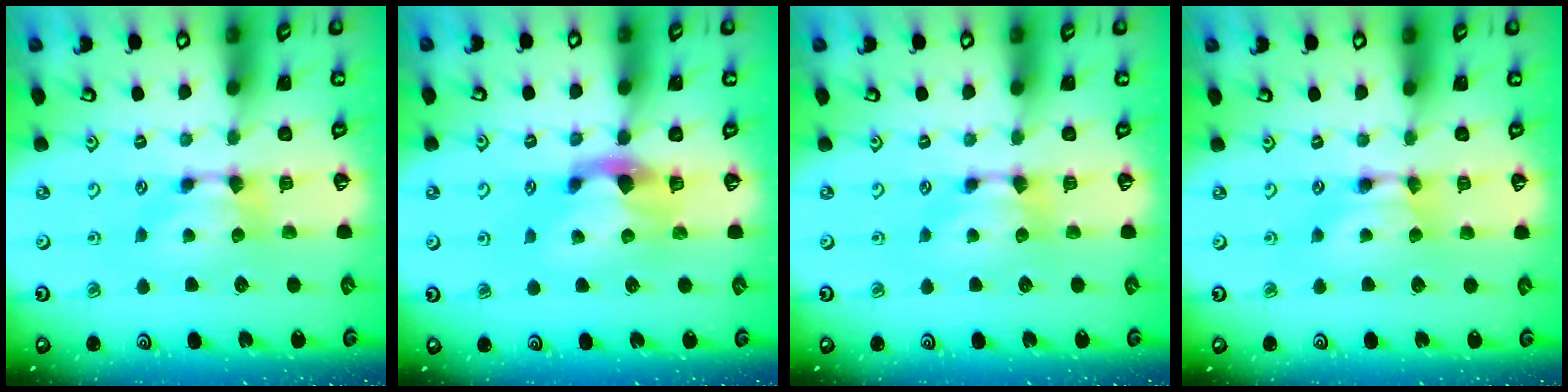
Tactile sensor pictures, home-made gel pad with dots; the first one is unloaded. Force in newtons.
{"total": 2.9, "press": 2.6, "slide": 1.3}
{"total": 0.0}
{"total": 1.7, "press": 1.7, "slide": 0.1}